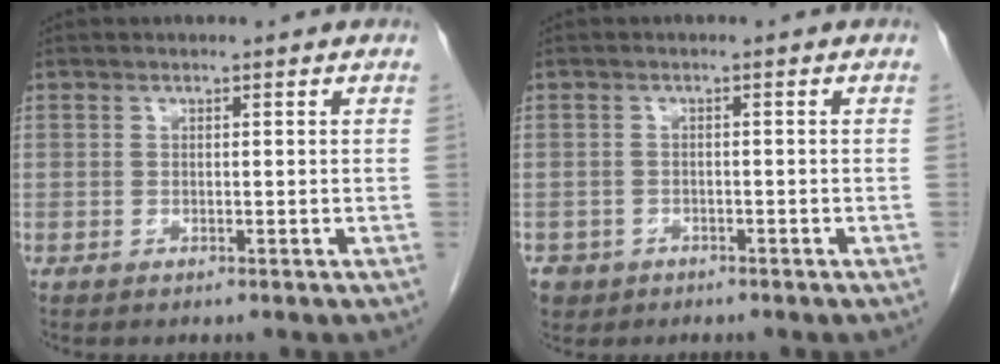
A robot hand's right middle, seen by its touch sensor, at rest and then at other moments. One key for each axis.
{"total": 3.3, "fx": -2.0, "fy": 2.6, "fz": 0.5, "tx": -0.011, "ty": 0.004, "tz": -0.032}